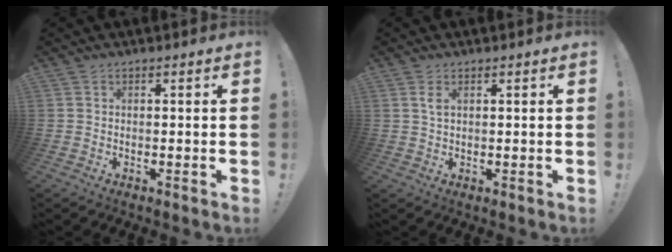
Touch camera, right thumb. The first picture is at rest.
{"total": 2.0, "force": [0.8, 0.8, 1.7], "torque": [-0.028, -0.002, 0.013]}